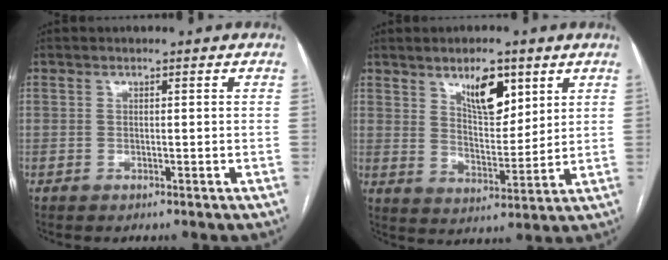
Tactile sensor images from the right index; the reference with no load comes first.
{"total": 8.4, "force": [4.8, 3.3, 6.1], "torque": [-0.103, -0.002, 0.086]}